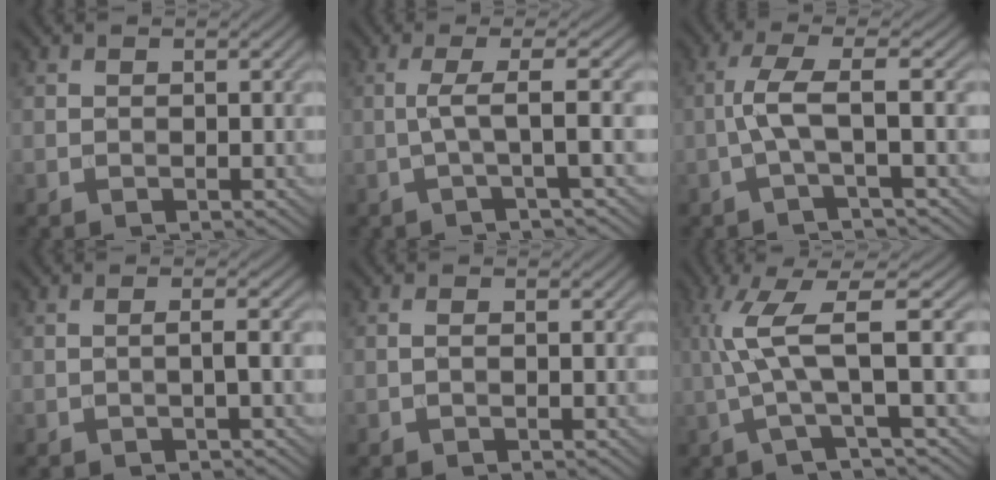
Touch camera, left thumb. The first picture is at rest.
{"total": 4.3, "force": [-0.3, 0.3, 4.3], "torque": [-0.074, 0.012, -0.017]}
{"total": 4.3, "force": [-0.8, 0.4, 4.3], "torque": [-0.084, 0.016, -0.029]}
{"total": 1.6, "force": [-0.2, 0.1, 1.6], "torque": [-0.026, 0.007, -0.012]}
{"total": 0.6, "force": [-0.2, 0.0, 0.6], "torque": [-0.012, 0.001, -0.005]}
{"total": 8.2, "force": [0.3, 1.2, 8.1], "torque": [-0.164, 0.014, 0.002]}